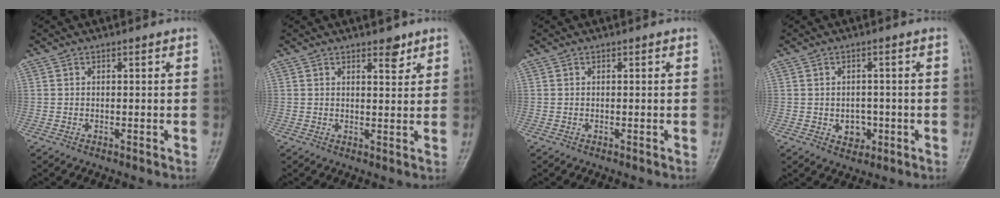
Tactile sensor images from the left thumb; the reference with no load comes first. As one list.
[{"total": 3.1, "force": [2.2, 1.3, 1.8], "torque": [-0.012, -0.014, 0.032]}, {"total": 0.0}, {"total": 3.9, "force": [-0.9, 3.1, 2.1], "torque": [-0.008, 0.006, -0.007]}]